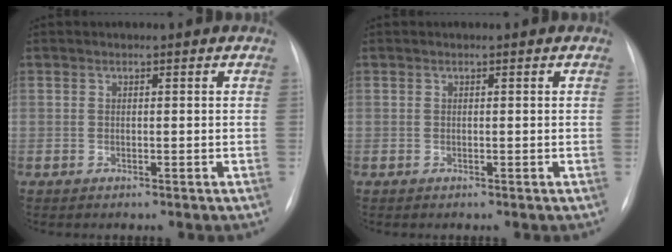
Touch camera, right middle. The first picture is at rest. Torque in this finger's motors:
{"motor_torque": [-0.27, 0.08, -0.02, 0.00]}